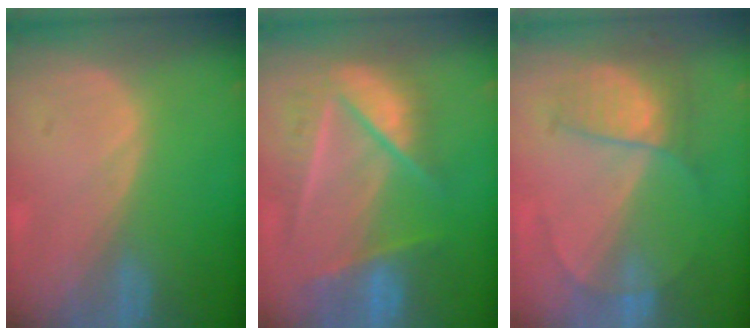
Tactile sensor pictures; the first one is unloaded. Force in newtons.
{"total": 9.5, "press": 8.3, "slide": 4.7}
{"total": 7.1, "press": 6.1, "slide": 3.6}